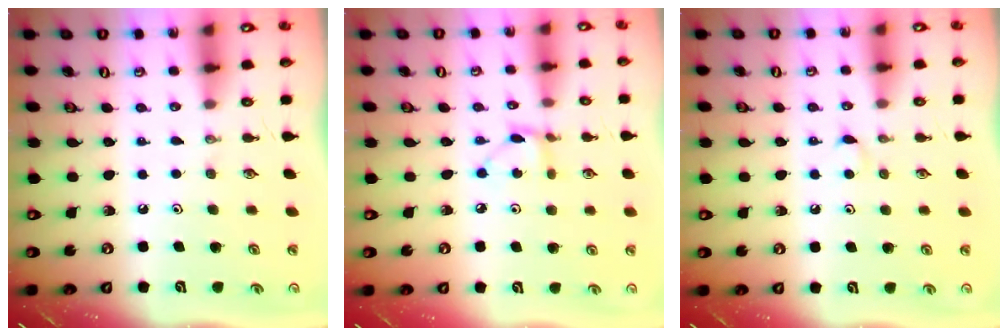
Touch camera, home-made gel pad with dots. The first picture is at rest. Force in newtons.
{"total": 4.8, "press": 4.7, "slide": 0.5}
{"total": 2.8, "press": 2.8, "slide": 0.5}